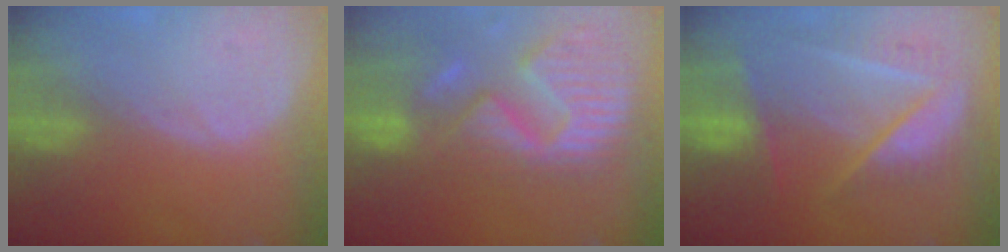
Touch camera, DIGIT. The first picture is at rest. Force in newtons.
{"total": 14.4, "press": 12.0, "slide": 7.9}
{"total": 9.3, "press": 8.3, "slide": 4.2}